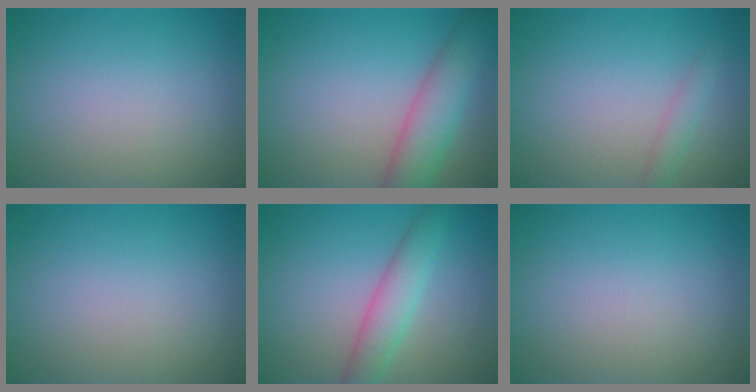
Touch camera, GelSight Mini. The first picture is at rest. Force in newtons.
{"total": 5.1, "press": 5.1, "slide": 0.3}
{"total": 1.3, "press": 1.3, "slide": 0.1}
{"total": 0.0}
{"total": 3.5, "press": 3.5, "slide": 0.1}
{"total": 0.0}